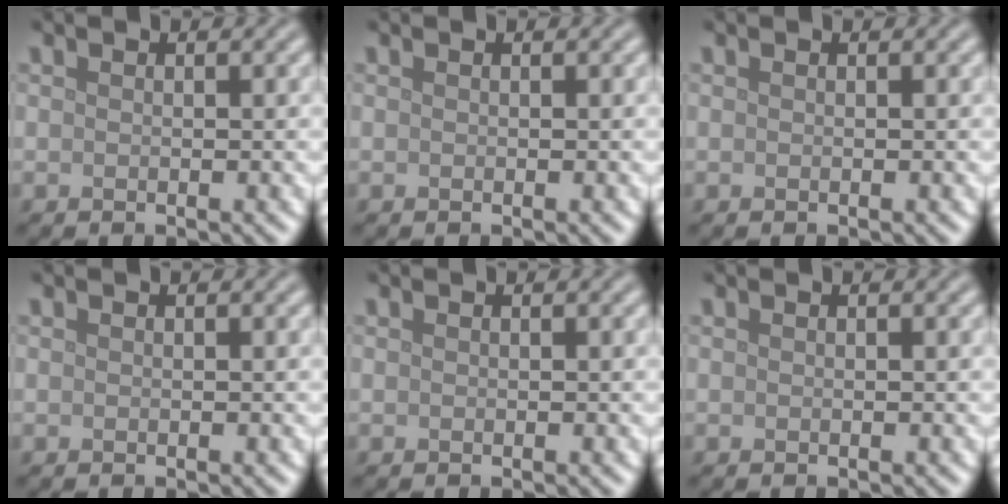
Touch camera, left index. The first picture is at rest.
{"total": 0.0}
{"total": 0.0}
{"total": 0.0}
{"total": 0.0}
{"total": 0.0}